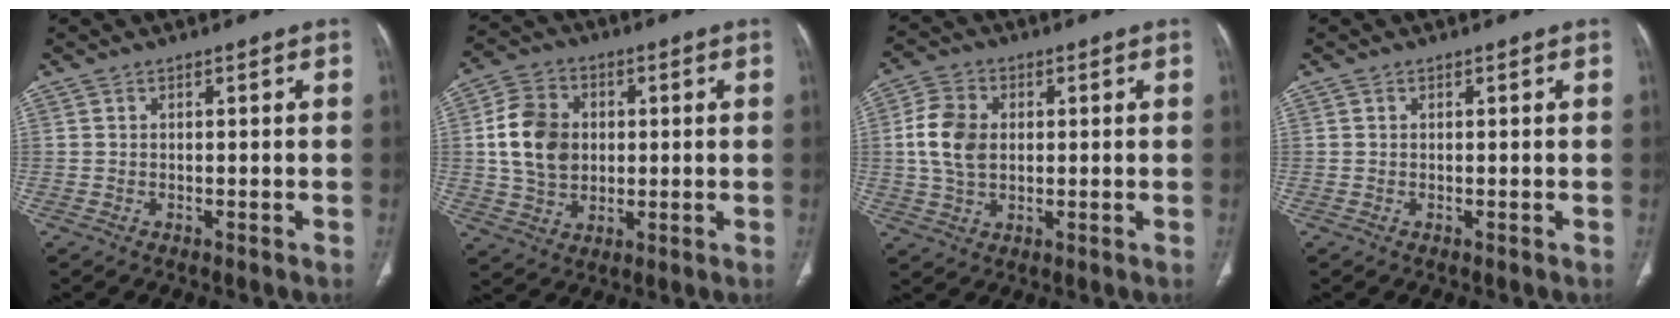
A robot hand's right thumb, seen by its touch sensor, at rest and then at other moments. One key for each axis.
{"total": 11.9, "fx": 1.1, "fy": 9.4, "fz": 7.3, "tx": -0.115, "ty": 0.005, "tz": 0.021}
{"total": 8.7, "fx": 0.8, "fy": 6.2, "fz": 6.0, "tx": -0.115, "ty": 0.006, "tz": 0.016}
{"total": 0.0}